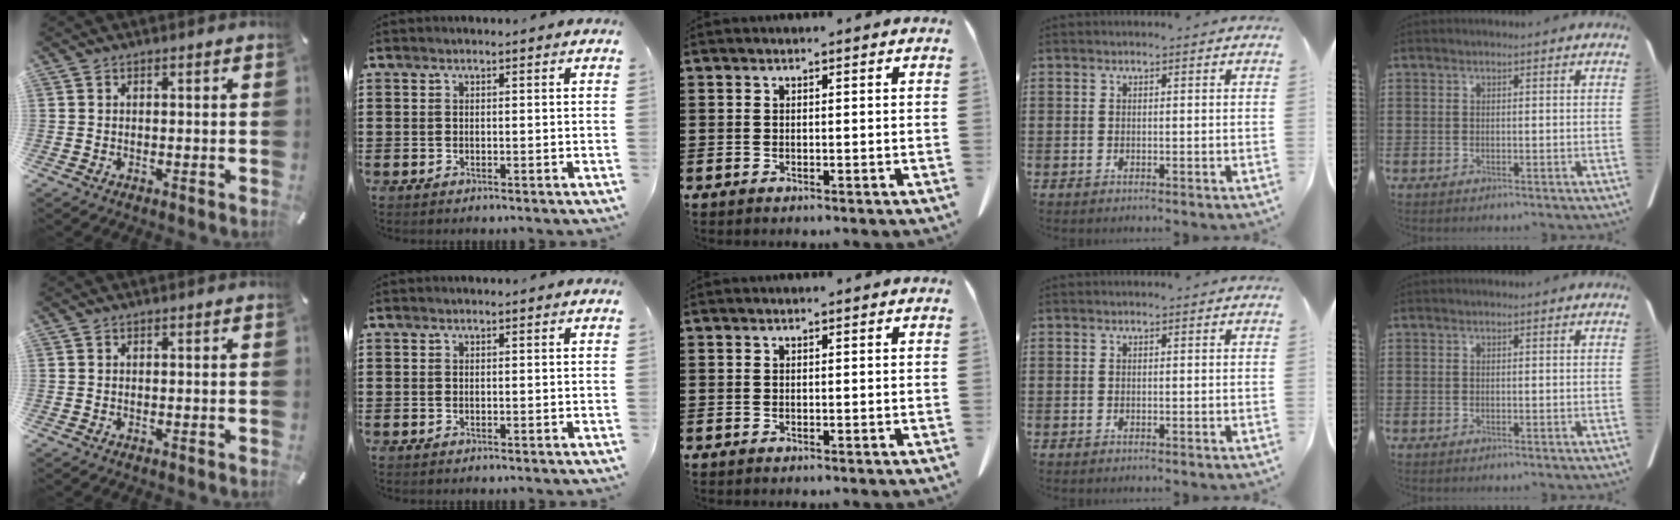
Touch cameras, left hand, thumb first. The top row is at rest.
{}